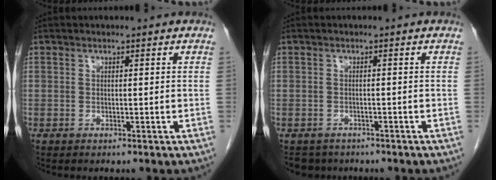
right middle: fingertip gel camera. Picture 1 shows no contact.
{"total": 3.7, "force": [-3.1, 2.0, 0.2], "torque": [-0.005, -0.003, -0.044]}